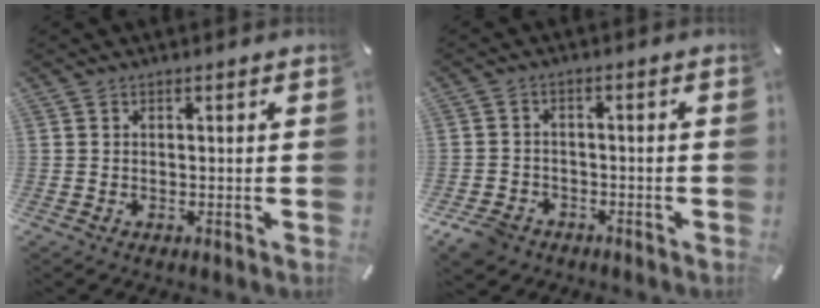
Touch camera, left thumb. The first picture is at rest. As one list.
[{"total": 5.0, "force": [-3.4, 3.4, 1.3], "torque": [-0.036, 0.016, -0.066]}]